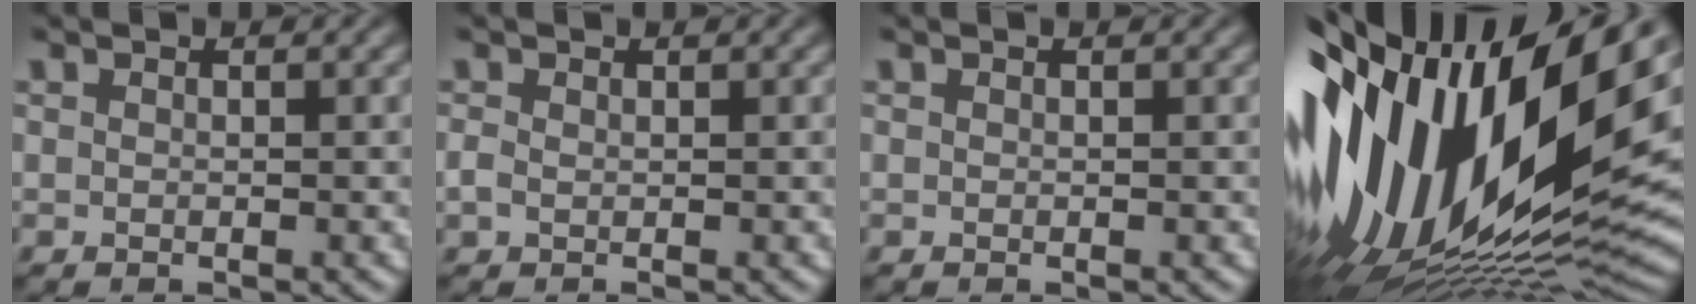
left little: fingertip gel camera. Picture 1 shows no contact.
{"total": 0.6, "force": [0.0, 0.5, 0.4], "torque": [-0.009, 0.002, -0.002]}
{"total": 0.0}
{"total": 19.4, "force": [1.3, 8.9, 17.2], "torque": [-0.316, -0.010, 0.010]}